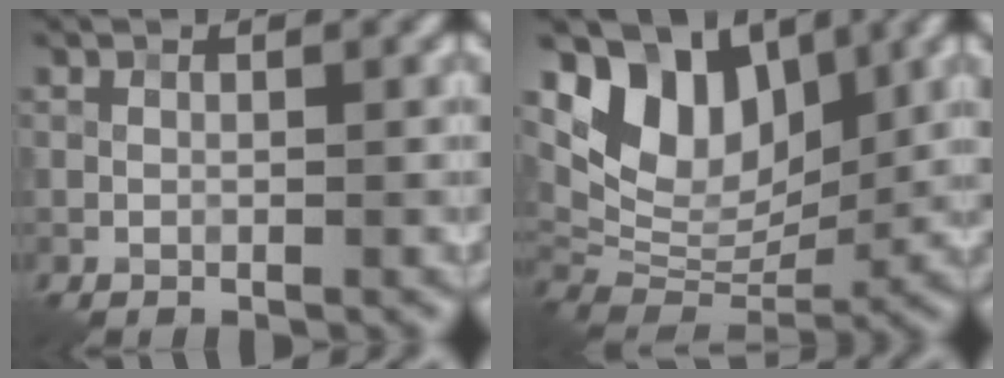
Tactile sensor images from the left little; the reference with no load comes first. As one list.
[{"total": 8.4, "force": [4.0, 5.5, 4.8], "torque": [-0.079, -0.010, 0.072]}]